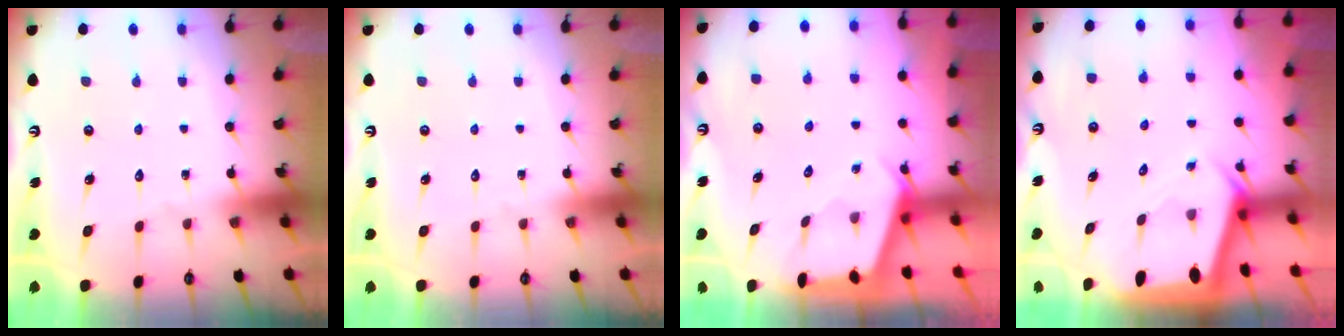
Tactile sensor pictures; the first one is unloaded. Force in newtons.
{"total": 0.0}
{"total": 2.4, "press": 2.4, "slide": 0.2}
{"total": 2.1, "press": 2.1, "slide": 0.2}